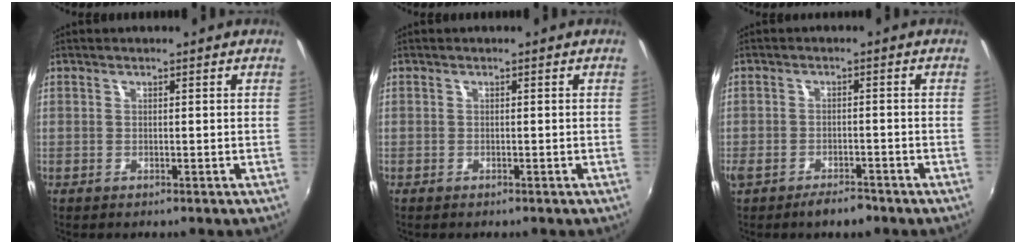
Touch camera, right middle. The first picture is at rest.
{"total": 0.5, "force": [-0.5, 0.2, 0.1], "torque": [-0.004, -0.003, -0.010]}
{"total": 5.3, "force": [-4.2, 2.0, 2.6], "torque": [-0.066, -0.011, -0.072]}